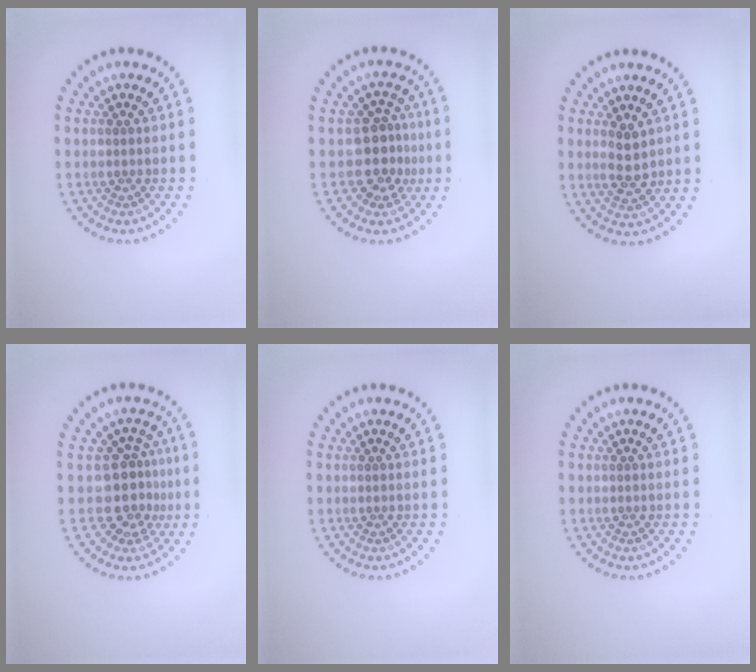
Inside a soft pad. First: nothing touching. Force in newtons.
{"total": 3.4, "press": 3.0, "slide": 1.7}
{"total": 2.5, "press": 2.5, "slide": 0.6}
{"total": 3.4, "press": 2.4, "slide": 2.3}
{"total": 0.0}
{"total": 0.0}